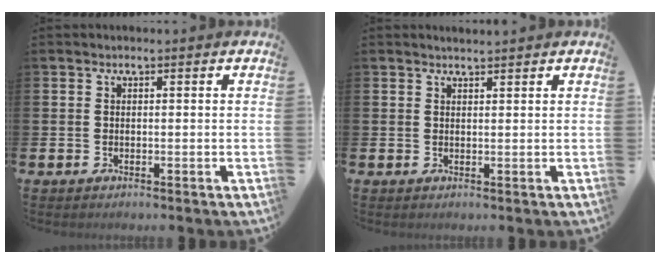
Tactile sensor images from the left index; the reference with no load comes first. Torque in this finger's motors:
{"motor_torque": [-0.36, 0.38, -0.22, 0.00]}